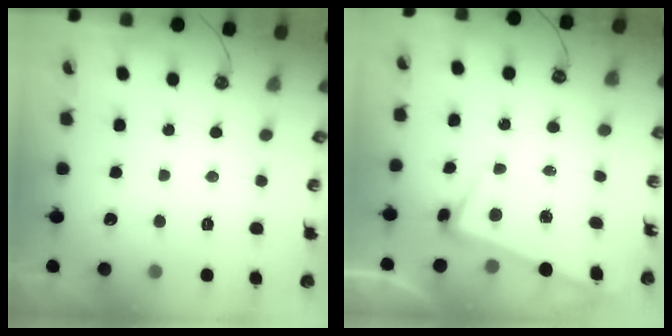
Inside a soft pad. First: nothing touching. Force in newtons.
{"total": 3.3, "press": 3.1, "slide": 1.1}